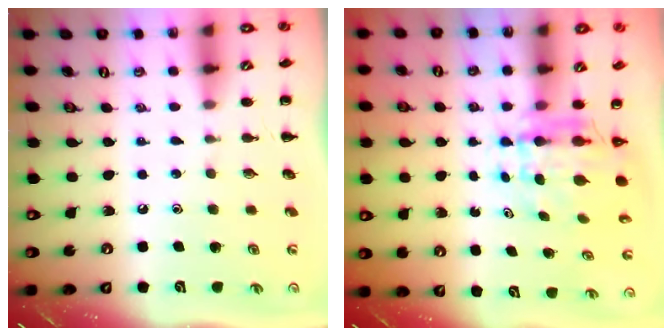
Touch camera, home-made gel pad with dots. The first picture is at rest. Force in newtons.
{"total": 6.1, "press": 6.0, "slide": 0.9}